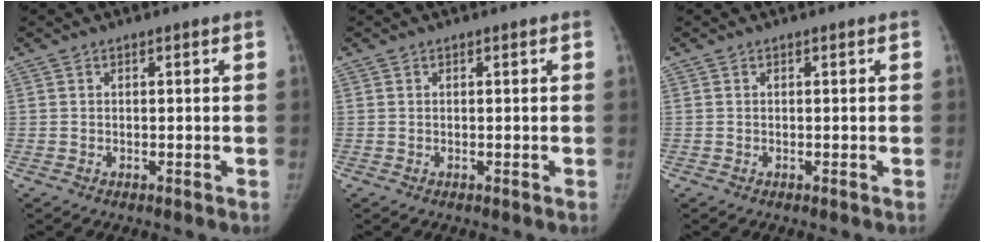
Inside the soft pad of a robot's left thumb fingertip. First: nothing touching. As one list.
[{"total": 0.0}, {"total": 0.0}]